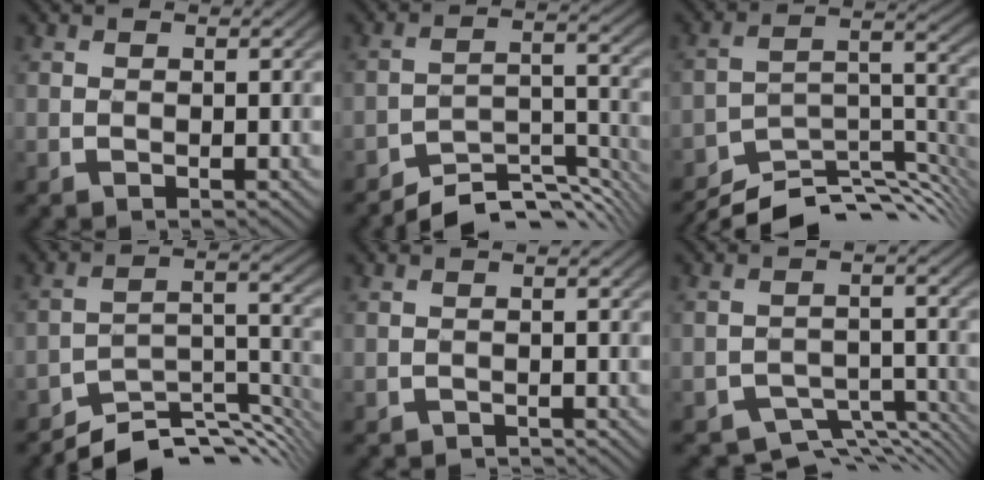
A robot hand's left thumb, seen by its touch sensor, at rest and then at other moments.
{"total": 7.9, "force": [-7.0, 2.0, 3.2], "torque": [-0.051, 0.003, -0.120]}
{"total": 11.1, "force": [-9.3, 2.9, 5.4], "torque": [-0.100, -0.001, -0.152]}
{"total": 8.8, "force": [-7.4, 2.3, 4.2], "torque": [-0.066, -0.005, -0.130]}
{"total": 1.2, "force": [-1.2, 0.1, 0.1], "torque": [0.001, -0.001, -0.024]}
{"total": 6.4, "force": [-5.4, 2.4, 2.6], "torque": [-0.039, -0.016, -0.085]}